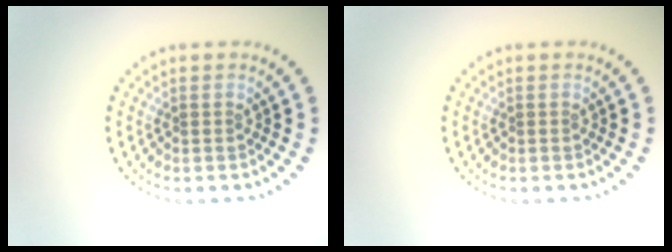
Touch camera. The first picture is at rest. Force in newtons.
{"total": 0.0}